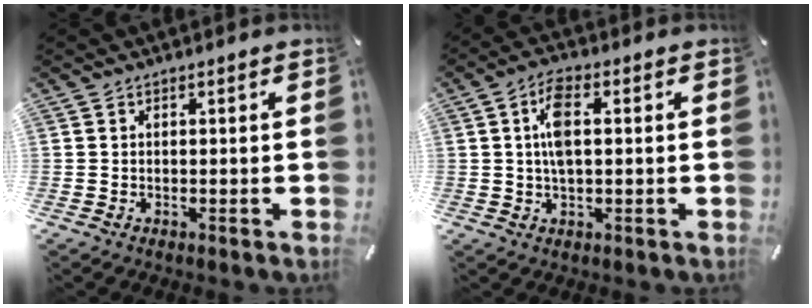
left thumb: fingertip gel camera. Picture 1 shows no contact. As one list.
[{"total": 6.8, "force": [0.8, 2.9, 6.1], "torque": [-0.133, 0.008, 0.010]}]